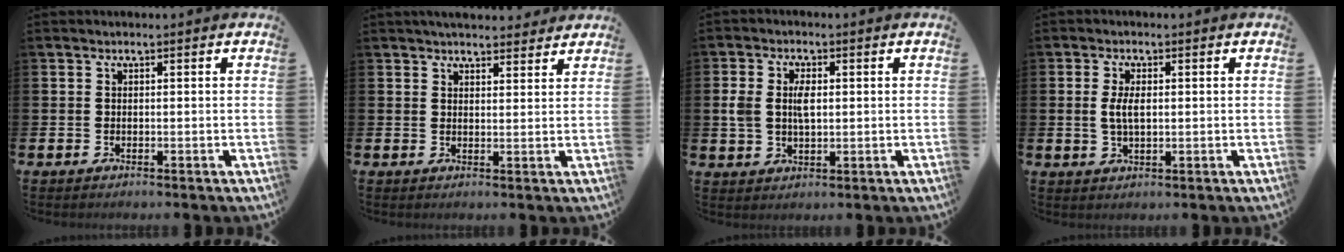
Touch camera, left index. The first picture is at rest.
{"total": 3.6, "force": [3.5, 0.7, 0.4], "torque": [-0.007, -0.015, 0.064]}
{"total": 4.2, "force": [0.9, 2.5, 3.3], "torque": [-0.060, 0.009, 0.011]}
{"total": 3.3, "force": [0.4, 1.5, 2.9], "torque": [-0.057, 0.008, 0.004]}